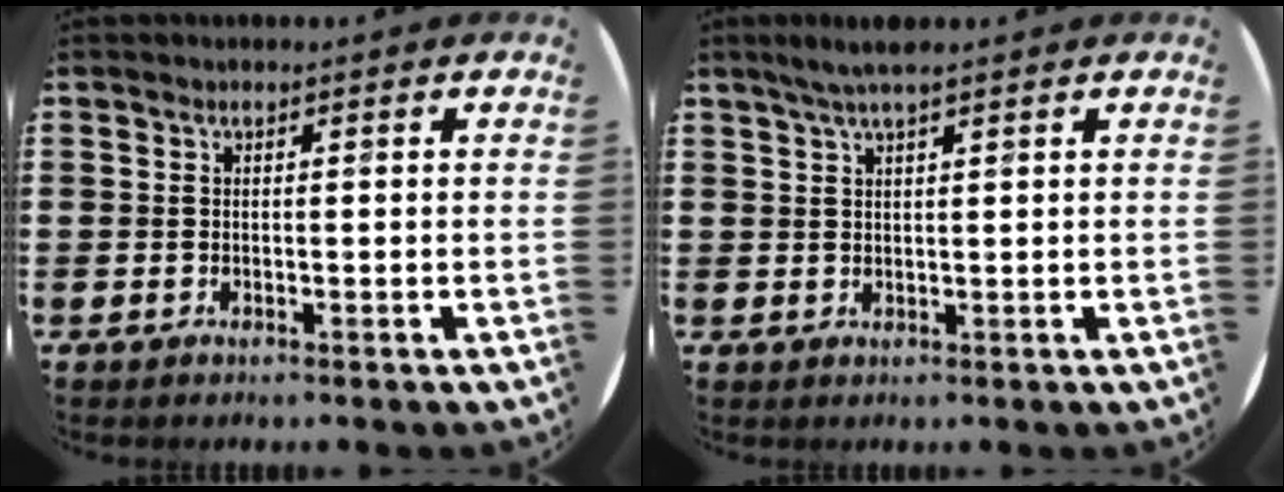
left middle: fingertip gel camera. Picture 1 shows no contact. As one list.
[{"total": 2.8, "force": [2.1, 0.1, 1.8], "torque": [-0.037, 0.005, 0.037]}]